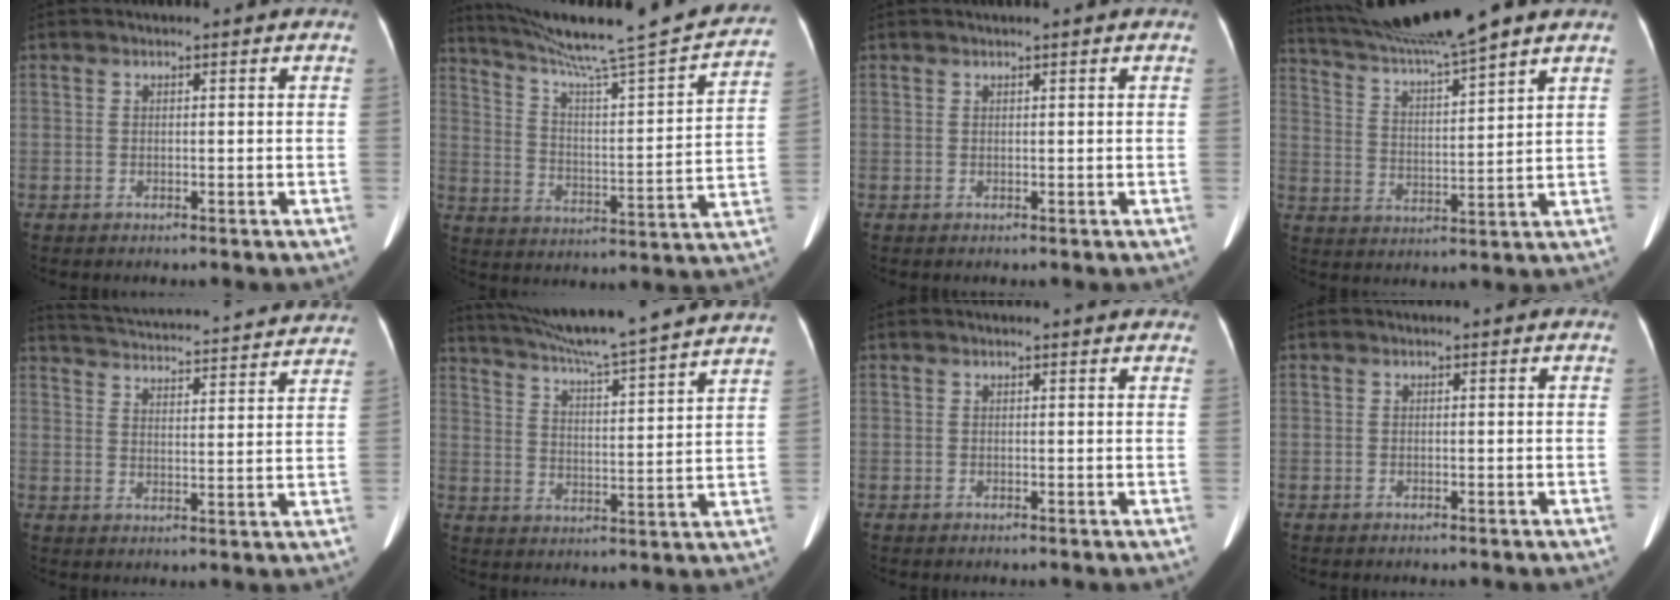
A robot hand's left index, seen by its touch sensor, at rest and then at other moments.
{"total": 23.8, "force": [21.2, 0.4, 10.6], "torque": [-0.173, -0.042, 0.293]}
{"total": 1.4, "force": [1.1, -0.2, 0.7], "torque": [-0.011, 0.017, 0.024]}
{"total": 14.3, "force": [12.4, -1.4, 7.0], "torque": [-0.135, 0.014, 0.217]}
{"total": 26.3, "force": [24.8, 3.2, 8.3], "torque": [-0.149, -0.021, 0.313]}
{"total": 22.8, "force": [20.4, -1.1, 10.1], "torque": [-0.173, -0.014, 0.284]}
{"total": 3.8, "force": [3.5, 0.7, 1.3], "torque": [-0.017, 0.019, 0.031]}
{"total": 0.0}